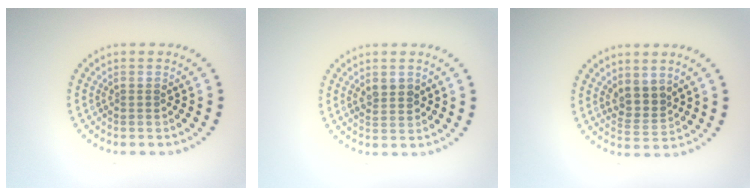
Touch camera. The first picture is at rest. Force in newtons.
{"total": 1.7, "press": 1.6, "slide": 0.3}
{"total": 2.5, "press": 2.1, "slide": 1.3}